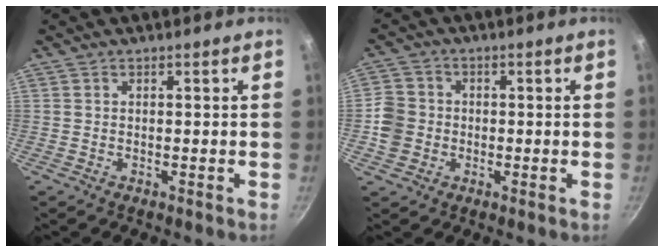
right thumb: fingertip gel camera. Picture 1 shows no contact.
{"total": 5.9, "force": [-1.1, 5.3, 2.2], "torque": [-0.022, 0.017, -0.030]}